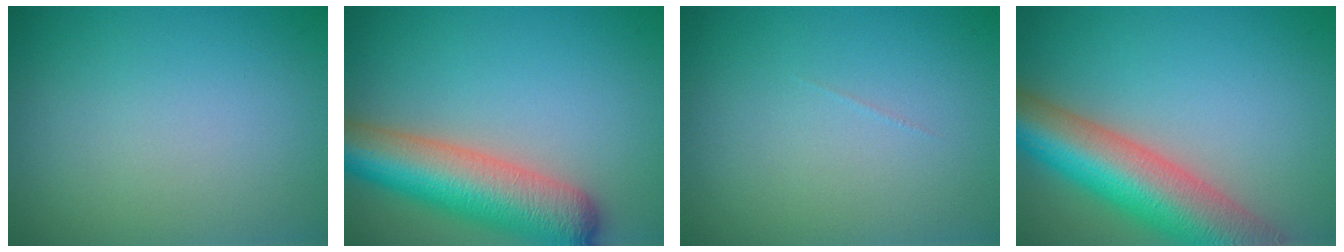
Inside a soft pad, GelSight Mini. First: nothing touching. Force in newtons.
{"total": 8.4, "press": 8.4, "slide": 0.4}
{"total": 0.0}
{"total": 10.4, "press": 10.4, "slide": 0.7}